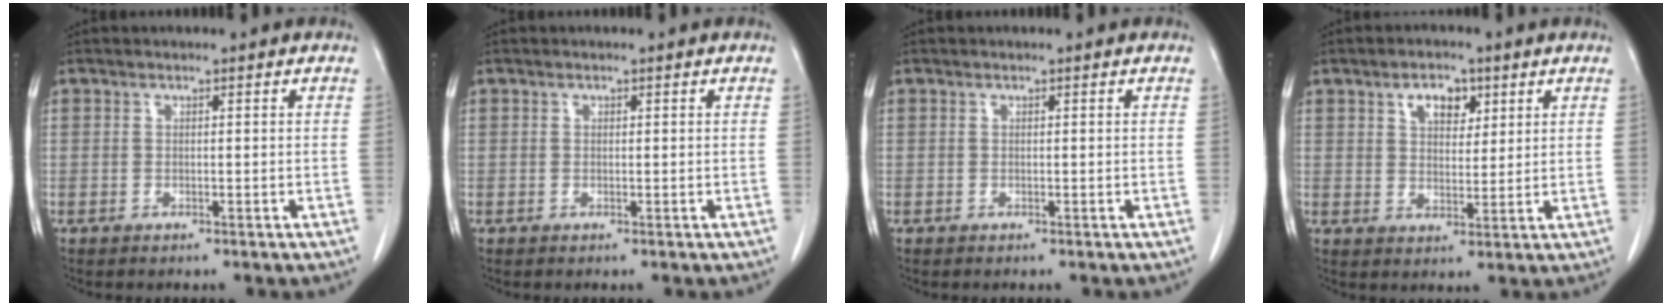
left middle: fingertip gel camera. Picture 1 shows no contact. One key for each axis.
{"total": 0.0}
{"total": 0.0}
{"total": 4.9, "fx": 2.6, "fy": 2.7, "fz": 3.2, "tx": -0.052, "ty": 0.005, "tz": 0.042}